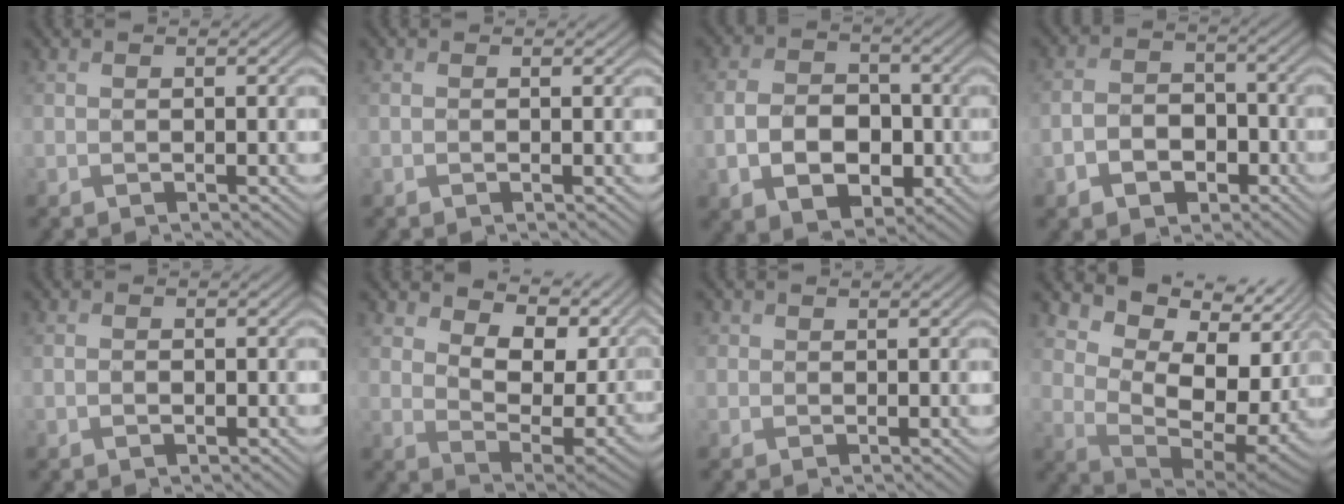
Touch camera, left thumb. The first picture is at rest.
{"total": 0.0}
{"total": 7.7, "force": [-2.5, 5.3, 4.9], "torque": [-0.096, -0.010, -0.049]}
{"total": 5.4, "force": [-3.2, 3.5, 2.7], "torque": [-0.048, -0.004, -0.067]}
{"total": 1.2, "force": [-0.6, 0.8, 0.8], "torque": [-0.013, -0.001, -0.012]}
{"total": 11.2, "force": [5.1, 5.4, 8.3], "torque": [-0.150, -0.005, 0.077]}
{"total": 1.0, "force": [0.1, 1.0, 0.0], "torque": [0.003, -0.001, -0.002]}
{"total": 10.1, "force": [2.2, 5.9, 7.9], "torque": [-0.146, -0.016, 0.036]}